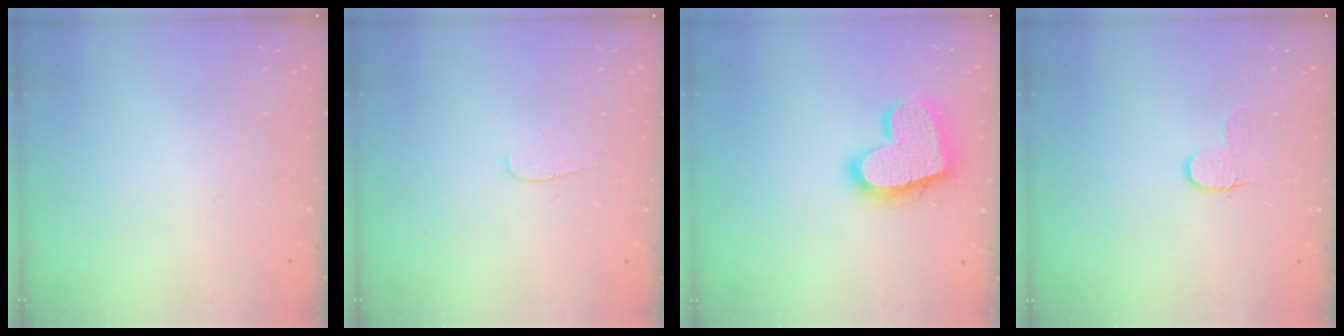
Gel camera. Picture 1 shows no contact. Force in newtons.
{"total": 3.5, "press": 3.4, "slide": 0.4}
{"total": 18.7, "press": 18.6, "slide": 1.4}
{"total": 4.9, "press": 4.9, "slide": 0.5}